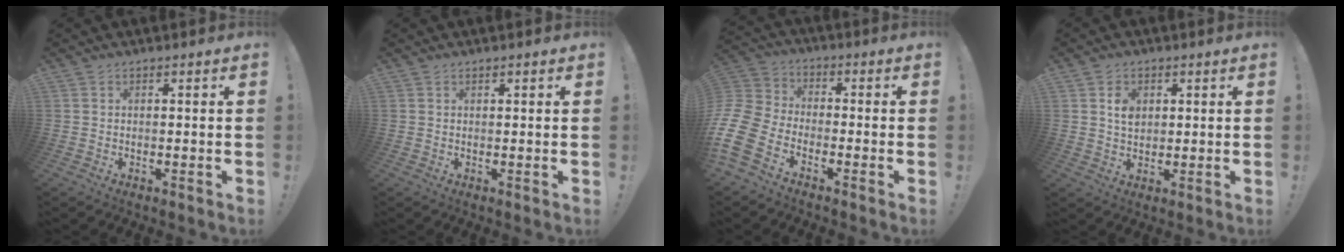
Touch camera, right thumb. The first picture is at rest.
{"total": 0.5, "force": [0.5, 0.2, 0.2], "torque": [0.004, -0.001, 0.007]}
{"total": 13.1, "force": [-7.4, 8.1, 7.1], "torque": [-0.161, 0.039, -0.130]}
{"total": 4.5, "force": [1.3, 3.4, 2.7], "torque": [-0.035, -0.002, 0.021]}